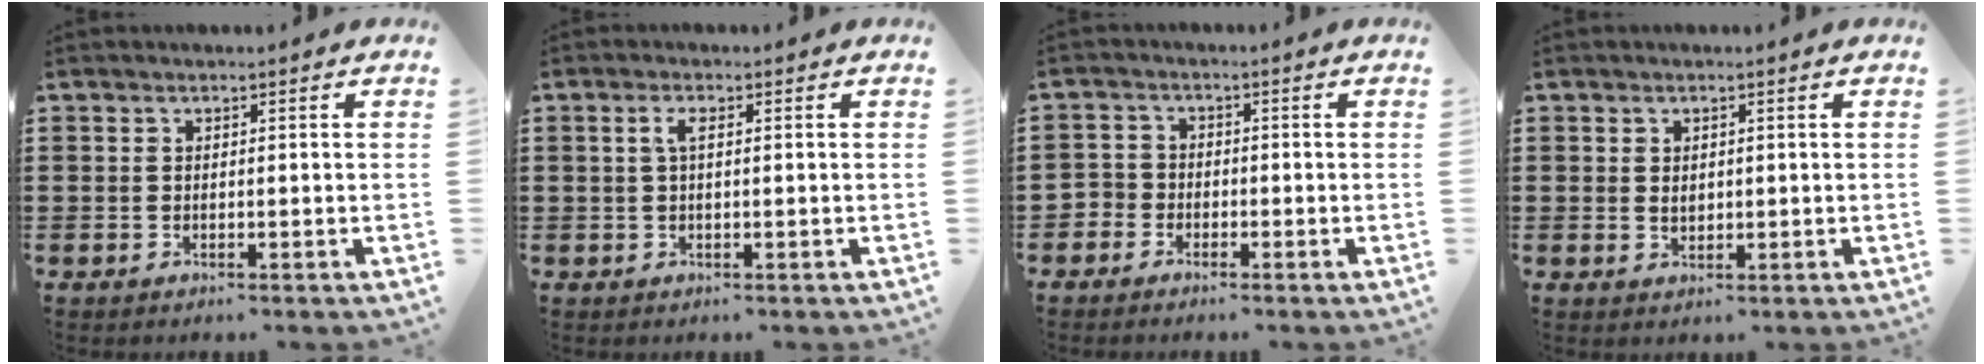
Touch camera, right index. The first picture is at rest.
{"total": 1.9, "force": [0.4, 0.6, 1.8], "torque": [-0.037, 0.005, 0.004]}
{"total": 2.5, "force": [-1.8, 1.7, -0.2], "torque": [-0.008, 0.004, -0.043]}
{"total": 1.3, "force": [0.4, 0.9, 0.9], "torque": [-0.019, 0.006, 0.006]}